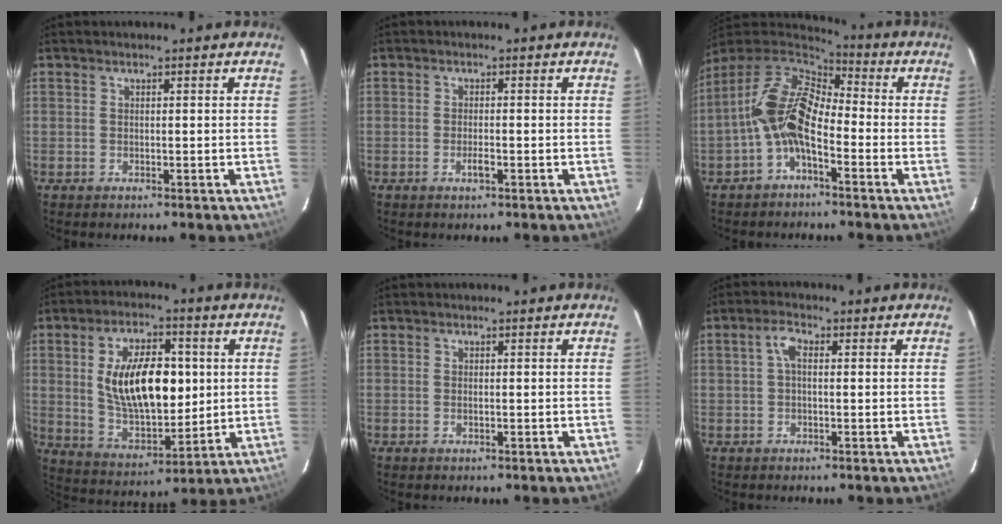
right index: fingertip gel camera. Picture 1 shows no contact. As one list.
[{"total": 2.0, "force": [-1.0, 0.6, 1.6], "torque": [-0.032, -0.003, -0.016]}, {"total": 12.2, "force": [-3.3, 6.5, 9.8], "torque": [-0.197, 0.018, -0.072]}, {"total": 16.9, "force": [2.5, 8.7, 14.3], "torque": [-0.249, 0.007, 0.059]}, {"total": 0.5, "force": [-0.1, 0.1, 0.5], "torque": [-0.010, -0.001, -0.002]}, {"total": 2.7, "force": [0.3, 1.4, 2.3], "torque": [-0.048, 0.010, 0.006]}]